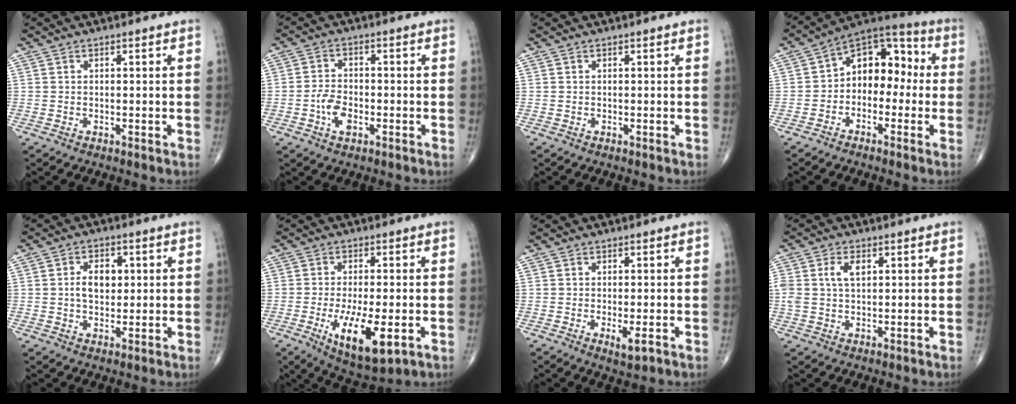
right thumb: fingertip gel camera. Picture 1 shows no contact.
{"total": 4.9, "force": [-1.8, 2.8, 3.6], "torque": [-0.064, 0.011, -0.036]}
{"total": 0.0}
{"total": 11.5, "force": [-0.5, 7.9, 8.3], "torque": [-0.078, 0.048, -0.031]}
{"total": 5.8, "force": [0.8, 3.8, 4.3], "torque": [-0.052, 0.001, 0.010]}
{"total": 12.1, "force": [-3.7, 4.2, 10.8], "torque": [-0.181, -0.015, -0.053]}
{"total": 3.0, "force": [-1.0, 0.8, 2.7], "torque": [-0.042, -0.007, -0.016]}
{"total": 4.4, "force": [1.3, 2.5, 3.4], "torque": [-0.072, 0.006, 0.026]}